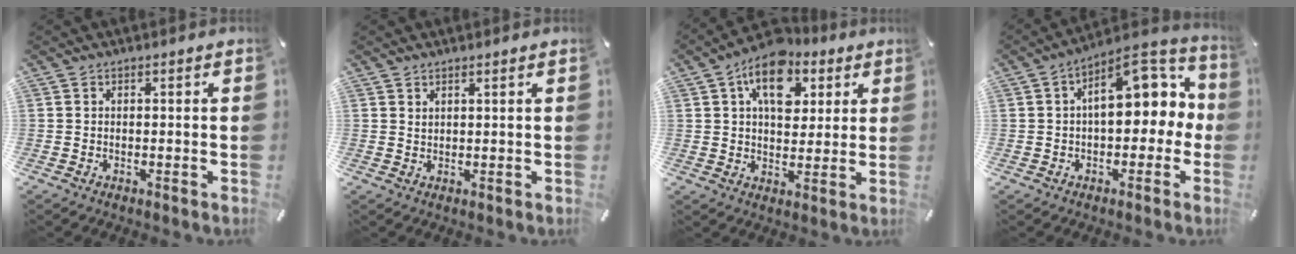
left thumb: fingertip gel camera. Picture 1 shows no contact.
{"total": 1.0, "force": [0.8, 0.0, 0.5], "torque": [-0.009, -0.002, 0.016]}
{"total": 13.4, "force": [5.5, 8.9, 8.3], "torque": [-0.121, -0.012, 0.096]}
{"total": 14.8, "force": [3.5, 8.1, 11.9], "torque": [-0.156, -0.021, 0.062]}